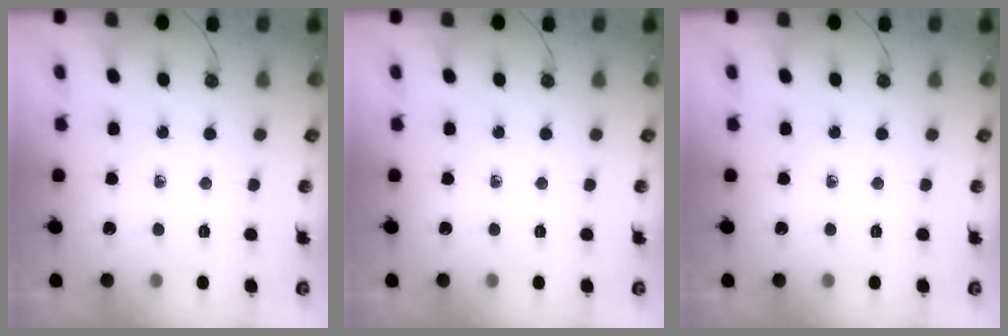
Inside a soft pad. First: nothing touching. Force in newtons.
{"total": 0.0}
{"total": 0.0}